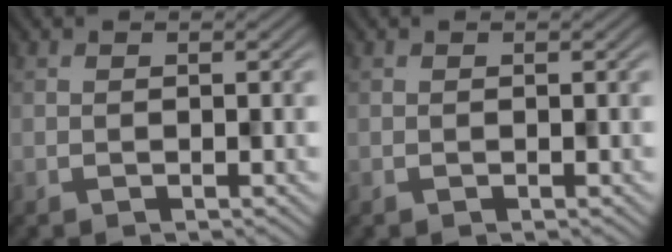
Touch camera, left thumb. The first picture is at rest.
{"total": 0.0}